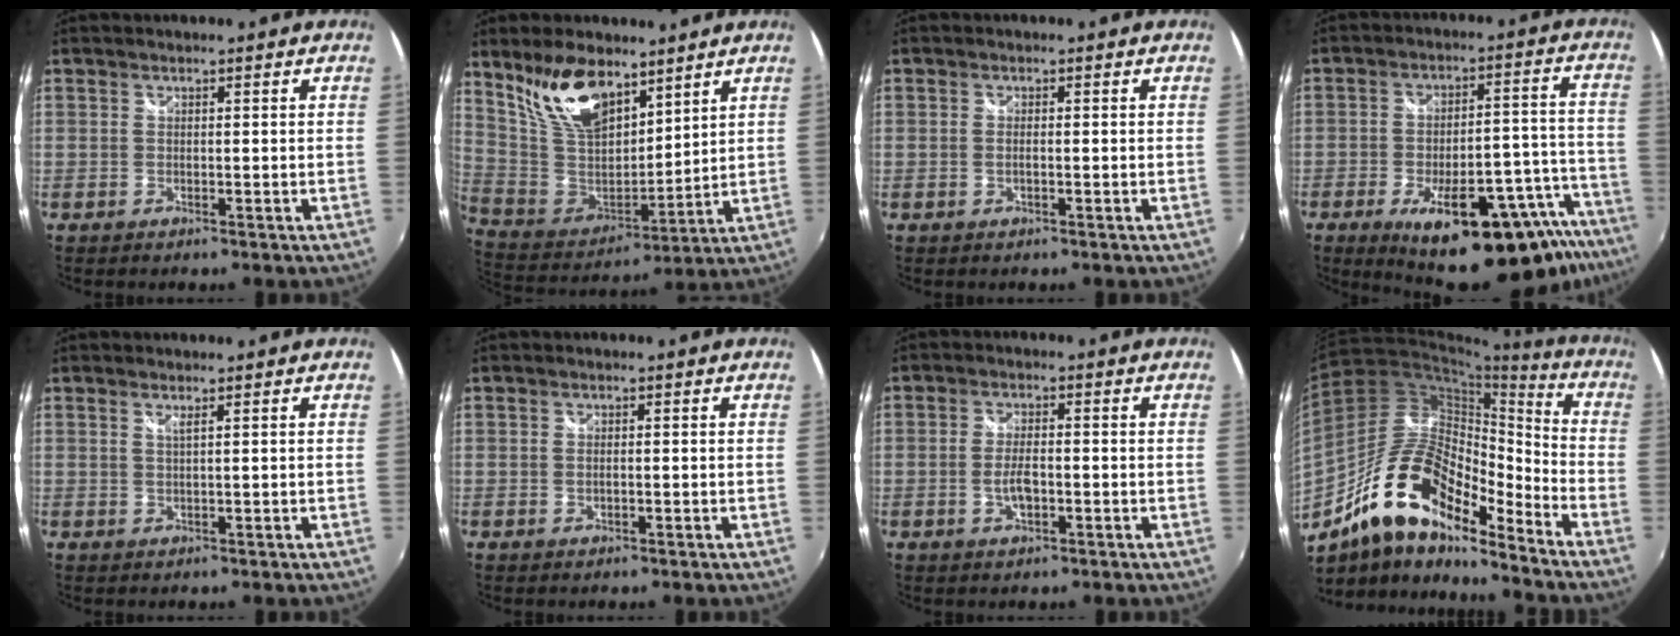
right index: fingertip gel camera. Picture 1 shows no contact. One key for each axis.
{"total": 16.4, "fx": 10.8, "fy": 7.8, "fz": 9.5, "tx": -0.193, "ty": 0.011, "tz": 0.222}
{"total": 0.9, "fx": -0.2, "fy": 0.3, "fz": 0.8, "tx": -0.018, "ty": 0.000, "tz": -0.006}
{"total": 25.2, "fx": -18.1, "fy": 7.1, "fz": 16.0, "tx": -0.205, "ty": -0.006, "tz": -0.235}
{"total": 0.7, "fx": 0.5, "fy": -0.2, "fz": 0.5, "tx": -0.008, "ty": -0.001, "tz": 0.009}
{"total": 0.8, "fx": -0.2, "fy": 0.5, "fz": 0.6, "tx": -0.014, "ty": 0.000, "tz": -0.004}
{"total": 4.0, "fx": -1.2, "fy": 1.8, "fz": 3.4, "tx": -0.068, "ty": 0.000, "tz": -0.022}
{"total": 20.1, "fx": -13.7, "fy": 7.3, "fz": 12.9, "tx": -0.233, "ty": -0.004, "tz": -0.261}